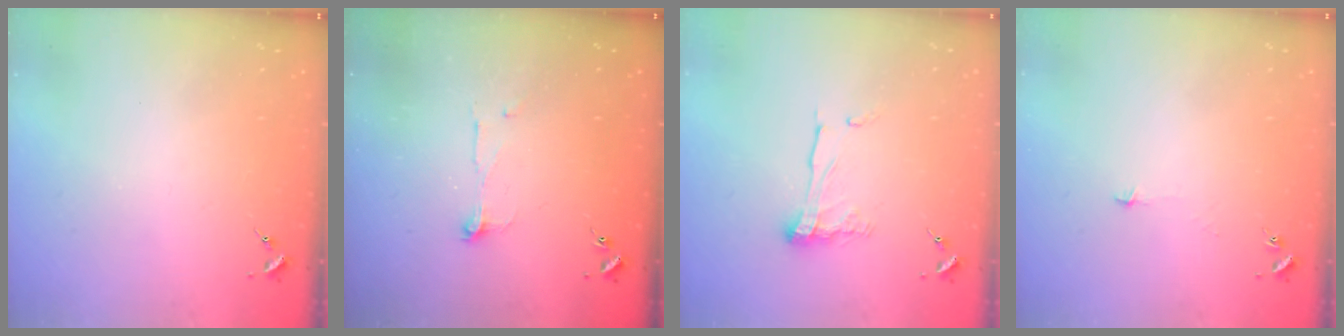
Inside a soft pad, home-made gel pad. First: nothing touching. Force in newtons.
{"total": 5.6, "press": 5.6, "slide": 0.6}
{"total": 9.6, "press": 9.5, "slide": 0.9}
{"total": 2.9, "press": 2.9, "slide": 0.3}